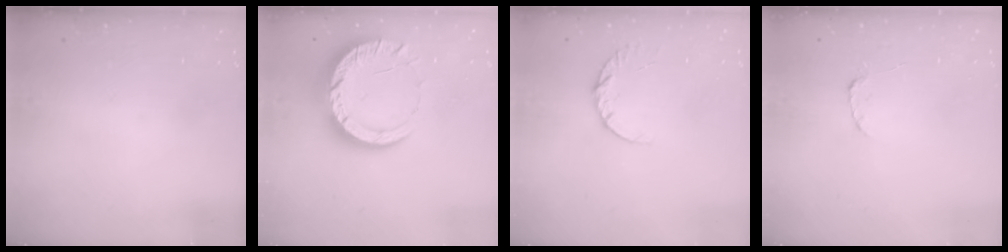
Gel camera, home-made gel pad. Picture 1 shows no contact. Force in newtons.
{"total": 14.0, "press": 14.0, "slide": 1.3}
{"total": 6.3, "press": 6.3, "slide": 0.6}
{"total": 2.2, "press": 2.2, "slide": 0.3}